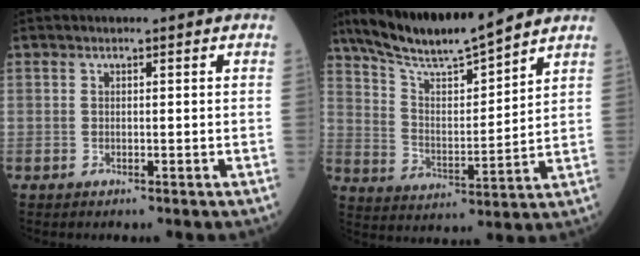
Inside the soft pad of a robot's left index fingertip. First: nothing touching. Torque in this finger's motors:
{"motor_torque": [0.33, -0.92, -0.07, 0.05]}